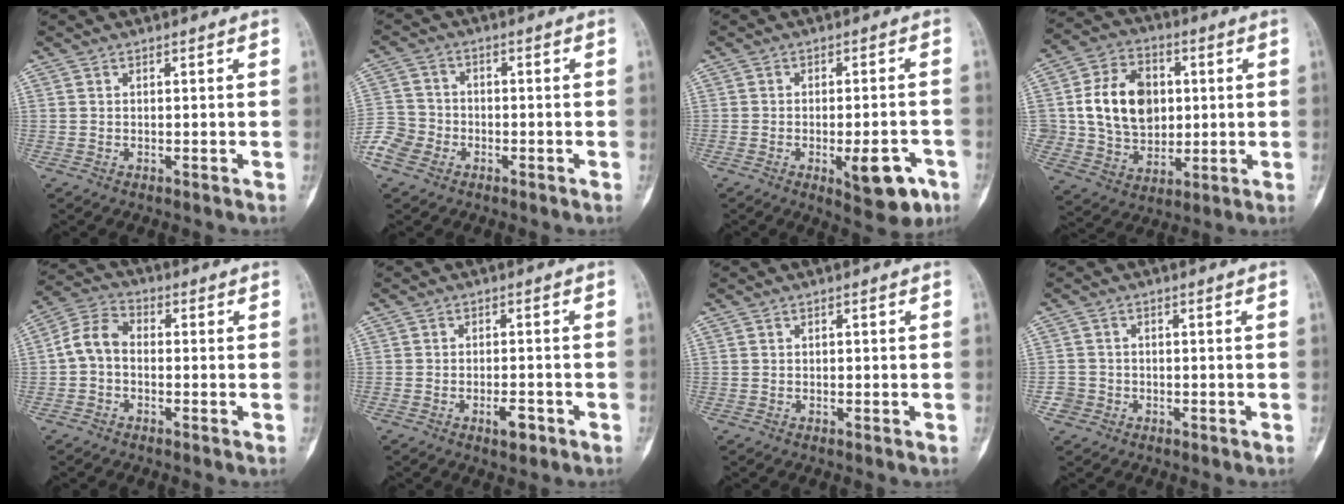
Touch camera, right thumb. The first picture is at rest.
{"total": 6.7, "force": [-3.5, 5.2, 2.4], "torque": [-0.042, 0.014, -0.074]}
{"total": 9.4, "force": [-3.9, 3.6, 7.7], "torque": [-0.083, 0.013, -0.043]}
{"total": 15.7, "force": [2.0, 12.0, 9.9], "torque": [-0.133, 0.002, 0.041]}
{"total": 6.5, "force": [-0.7, 4.7, 4.5], "torque": [-0.080, 0.022, -0.028]}
{"total": 3.4, "force": [-1.7, 1.5, 2.5], "torque": [-0.032, 0.009, -0.025]}
{"total": 0.6, "force": [0.0, 0.4, 0.4], "torque": [-0.002, 0.001, 0.000]}
{"total": 2.3, "force": [-0.9, 2.1, -0.1], "torque": [0.015, 0.011, -0.023]}